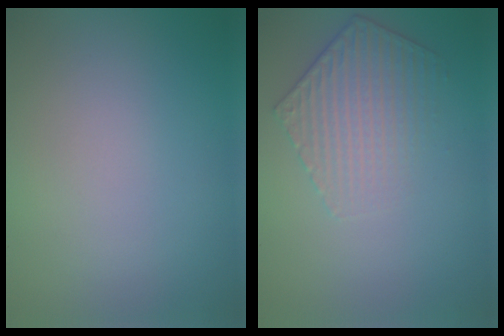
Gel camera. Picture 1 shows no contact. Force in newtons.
{"total": 3.3, "press": 3.1, "slide": 1.4}